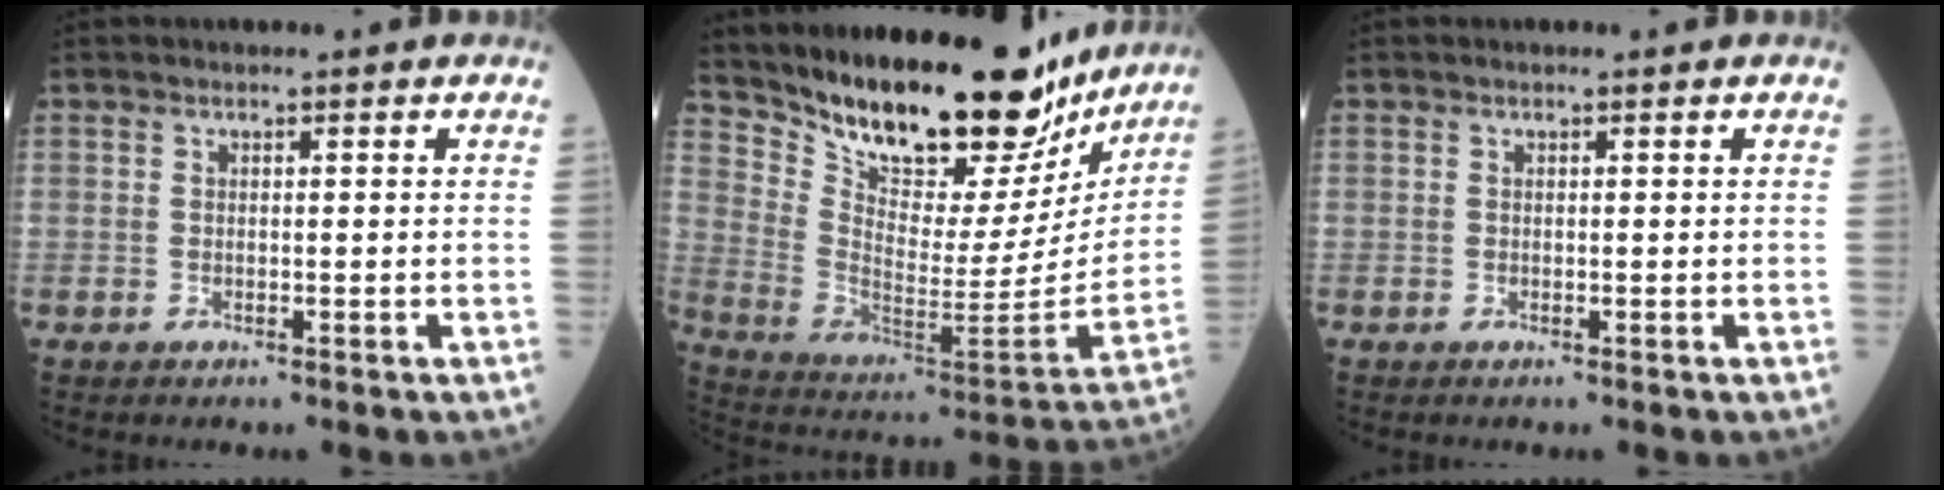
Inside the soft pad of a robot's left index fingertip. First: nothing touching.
{"total": 25.8, "force": [22.0, 7.4, 11.2], "torque": [-0.179, -0.043, 0.325]}
{"total": 0.0}